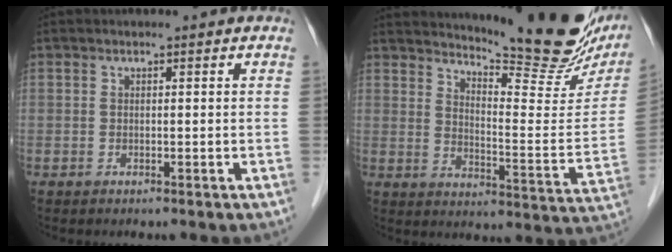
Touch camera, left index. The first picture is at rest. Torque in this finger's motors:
{"motor_torque": [0.38, -0.50, 0.35, 0.06]}